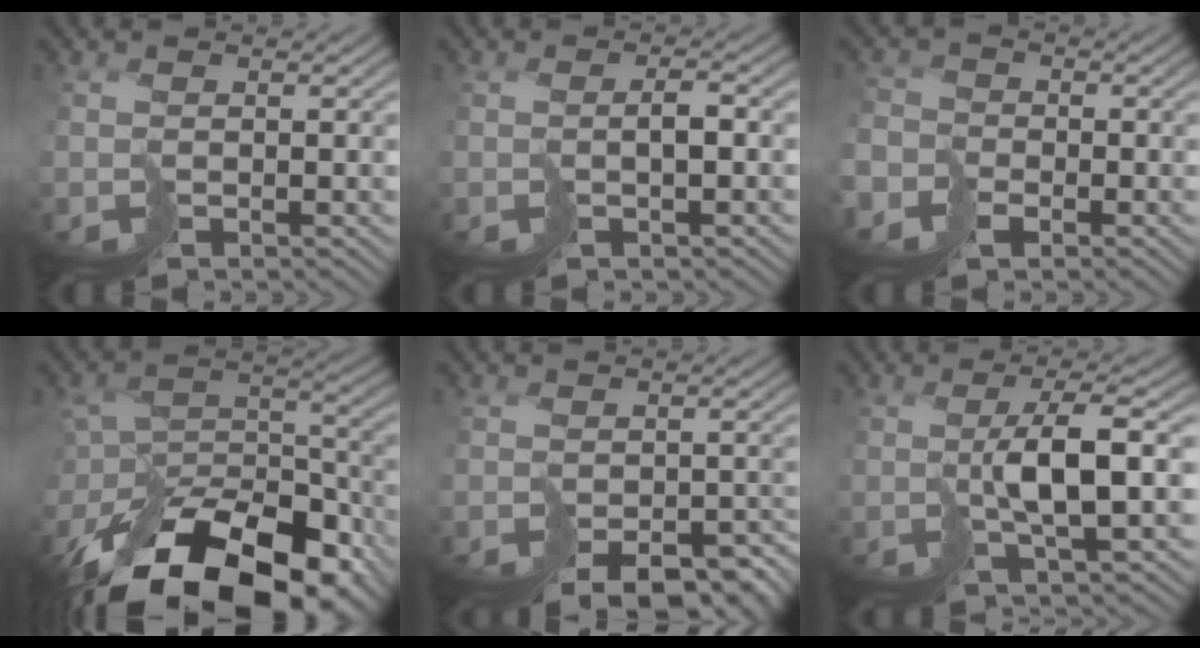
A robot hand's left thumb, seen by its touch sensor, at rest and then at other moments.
{"total": 1.4, "force": [-0.1, 0.4, 1.4], "torque": [-0.025, 0.005, -0.001]}
{"total": 4.8, "force": [-3.0, 3.5, 1.3], "torque": [-0.032, -0.010, -0.070]}
{"total": 16.3, "force": [-11.4, 8.6, 8.0], "torque": [-0.129, -0.047, -0.142]}
{"total": 8.4, "force": [-5.9, 4.8, 3.5], "torque": [-0.043, -0.023, -0.052]}
{"total": 4.5, "force": [1.2, 0.2, 4.3], "torque": [-0.085, 0.010, 0.026]}